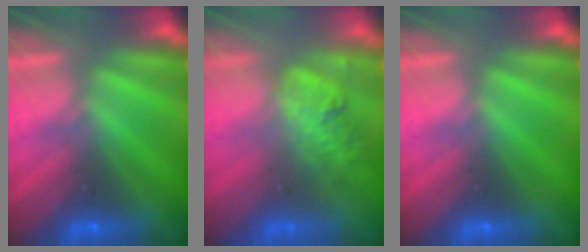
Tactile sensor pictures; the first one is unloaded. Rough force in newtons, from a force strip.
{"total": 2.0}
{"total": 0.0}